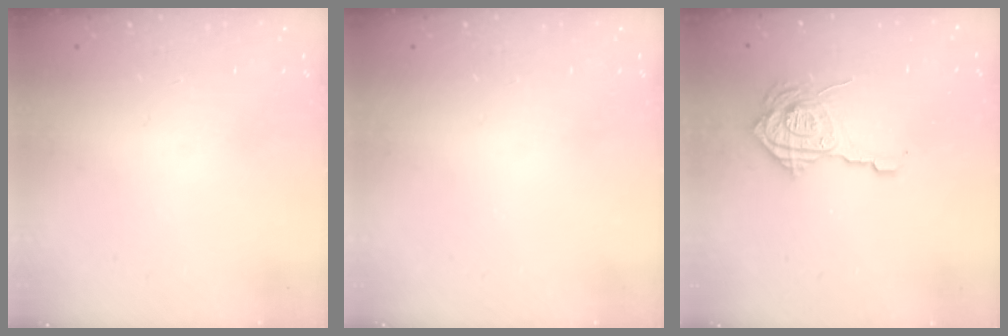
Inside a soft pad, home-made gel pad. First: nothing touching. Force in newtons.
{"total": 0.0}
{"total": 15.4, "press": 15.4, "slide": 1.3}